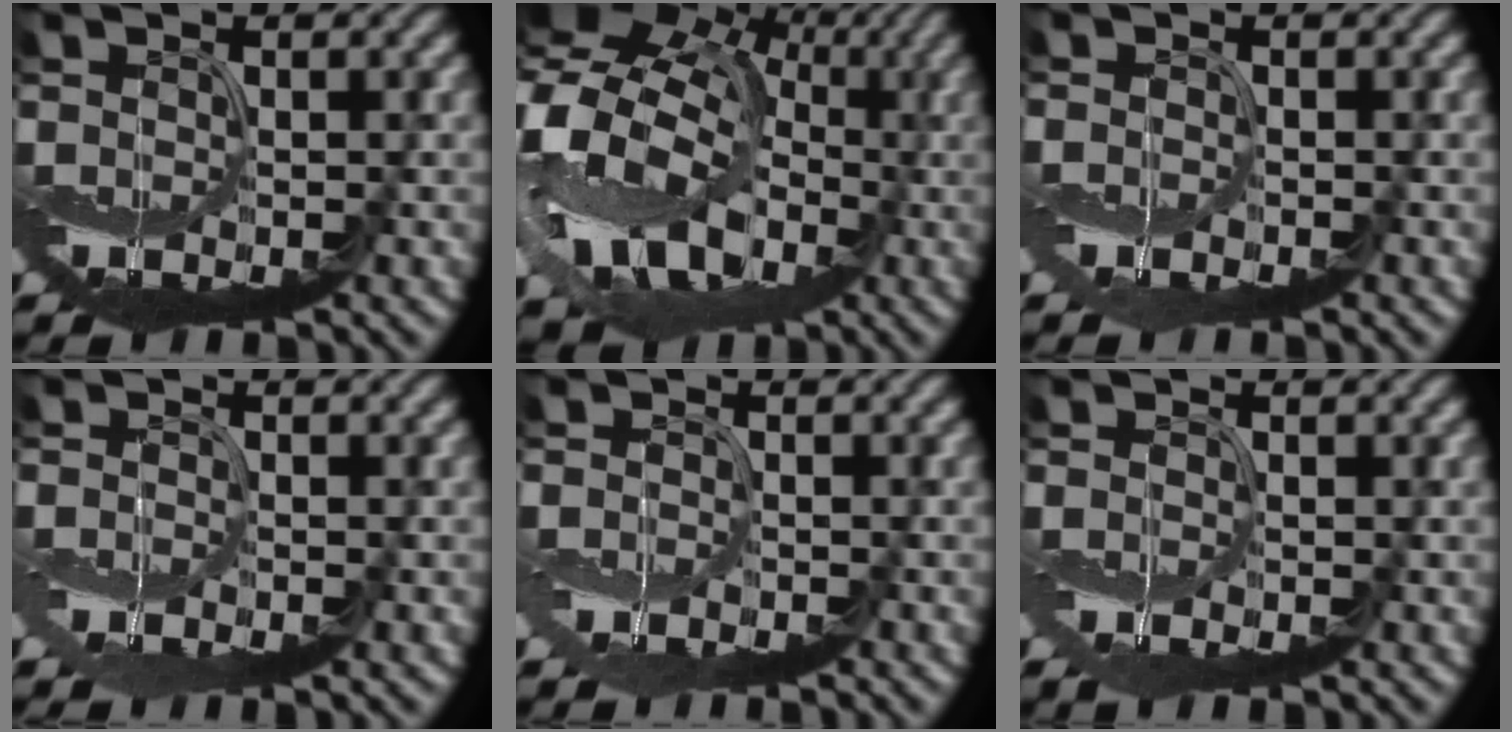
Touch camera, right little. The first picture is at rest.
{"total": 18.9, "force": [0.2, 15.9, 10.1], "torque": [-0.208, 0.005, -0.029]}
{"total": 1.0, "force": [-0.7, 0.5, 0.4], "torque": [-0.009, -0.002, -0.018]}
{"total": 1.8, "force": [-1.0, 1.0, 1.0], "torque": [-0.022, -0.005, -0.022]}
{"total": 1.4, "force": [-1.1, 0.7, 0.5], "torque": [-0.010, -0.002, -0.028]}
{"total": 1.1, "force": [-0.5, 0.8, 0.7], "torque": [-0.016, -0.005, -0.010]}